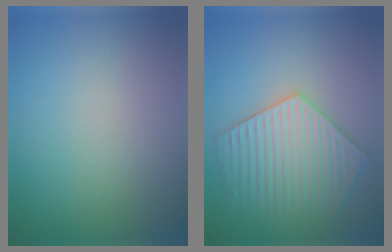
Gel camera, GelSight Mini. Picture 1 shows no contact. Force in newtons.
{"total": 5.4, "press": 5.0, "slide": 2.1}